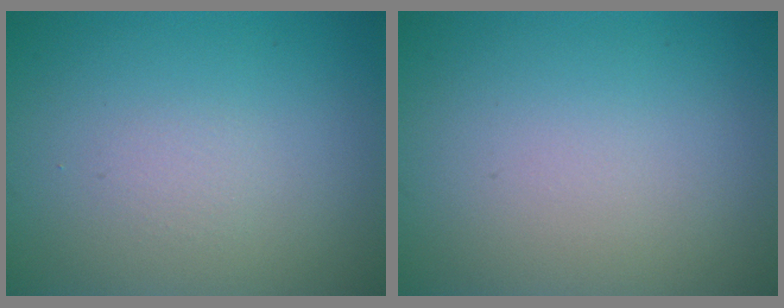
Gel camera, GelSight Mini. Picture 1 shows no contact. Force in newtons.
{"total": 0.0}